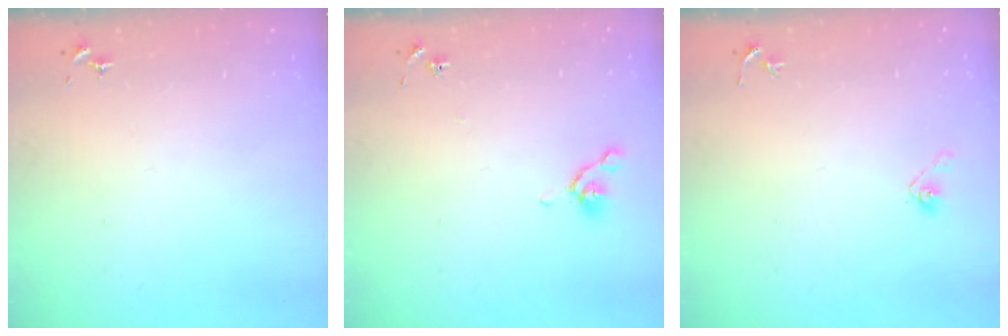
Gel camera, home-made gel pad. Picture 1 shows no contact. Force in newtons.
{"total": 5.8, "press": 5.6, "slide": 1.7}
{"total": 3.9, "press": 3.4, "slide": 1.9}